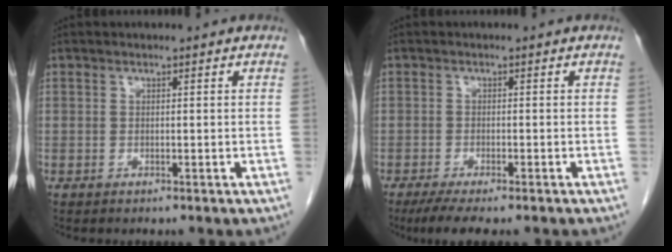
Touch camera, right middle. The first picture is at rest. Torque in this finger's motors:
{"motor_torque": [1.10, -0.90, 0.33, 0.11]}